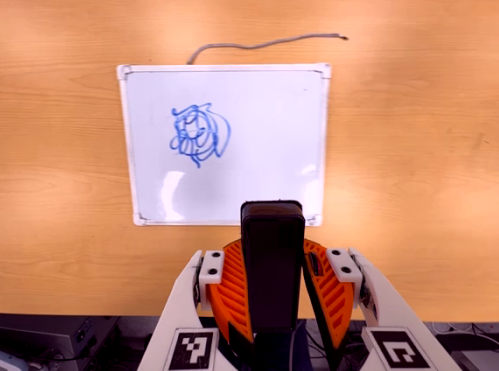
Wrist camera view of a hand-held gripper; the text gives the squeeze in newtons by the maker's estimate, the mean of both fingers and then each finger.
{"total": 7.7, "left": 6.9, "right": 8.5}